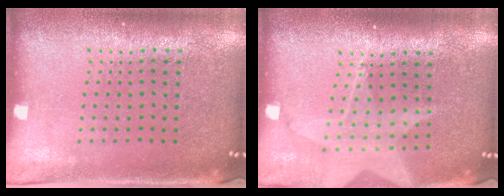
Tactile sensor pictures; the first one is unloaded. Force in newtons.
{"total": 2.0, "press": 1.6, "slide": 1.2}